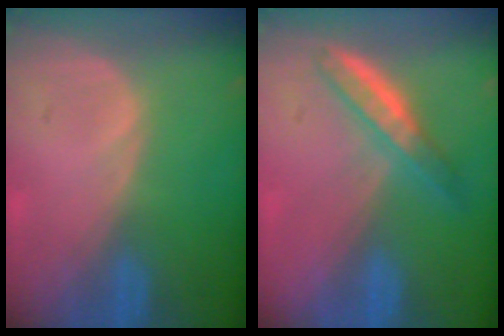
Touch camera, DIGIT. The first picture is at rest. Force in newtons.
{"total": 4.9, "press": 4.5, "slide": 1.9}